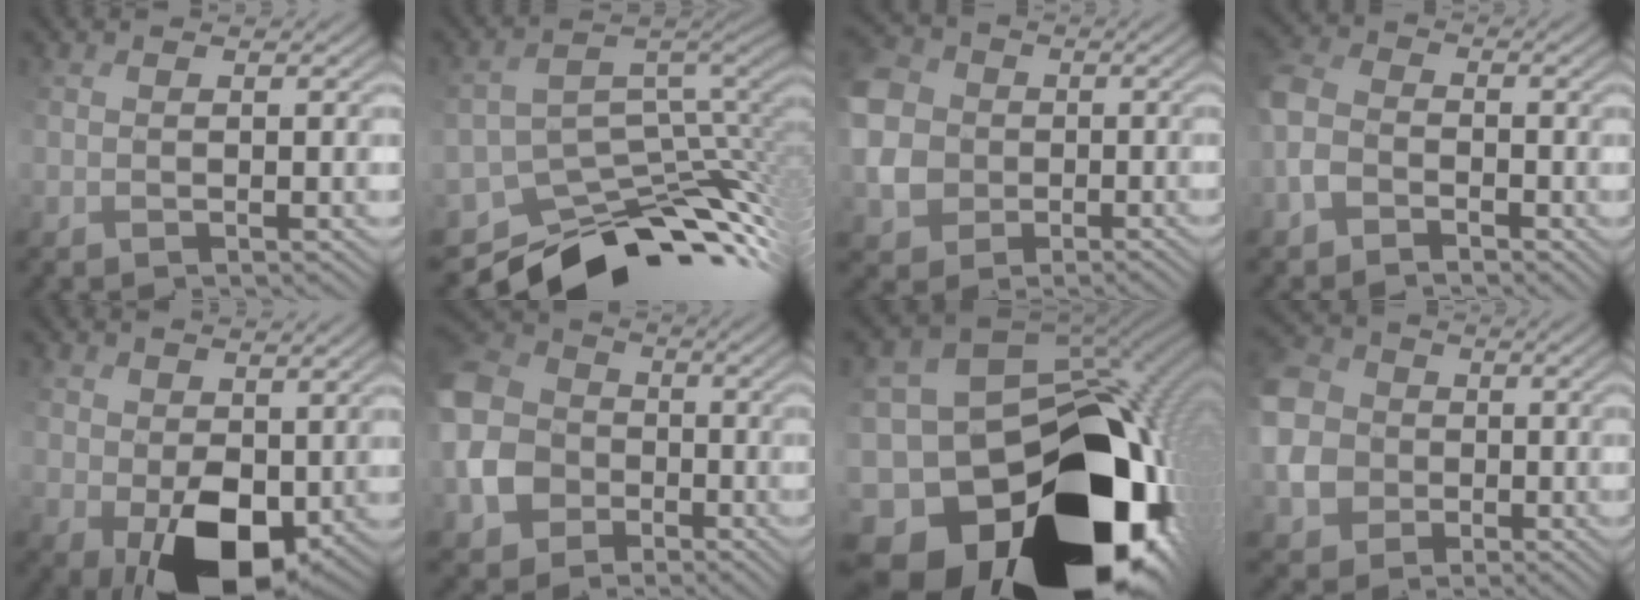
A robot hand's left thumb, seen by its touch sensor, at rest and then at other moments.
{"total": 10.2, "force": [-6.9, 4.7, 5.8], "torque": [-0.107, -0.012, -0.090]}
{"total": 8.2, "force": [-0.3, 7.4, 3.5], "torque": [-0.121, -0.011, -0.012]}
{"total": 3.4, "force": [-1.9, 2.4, 1.6], "torque": [-0.051, 0.009, -0.049]}
{"total": 10.2, "force": [0.4, 7.2, 7.3], "torque": [-0.153, -0.038, 0.025]}
{"total": 9.7, "force": [-2.6, 8.3, 4.3], "torque": [-0.156, -0.019, -0.057]}
{"total": 22.2, "force": [-11.8, 14.0, 12.6], "torque": [-0.203, -0.050, -0.140]}
{"total": 8.5, "force": [-0.8, 7.8, 3.4], "torque": [-0.124, -0.012, -0.026]}